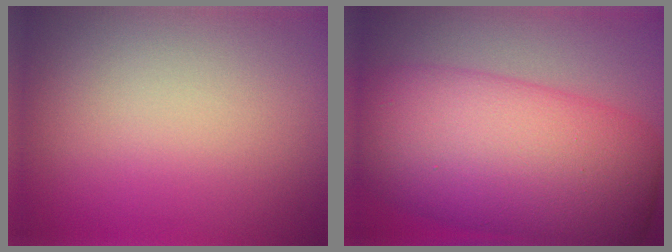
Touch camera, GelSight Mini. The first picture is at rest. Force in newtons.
{"total": 13.3, "press": 13.3, "slide": 0.3}